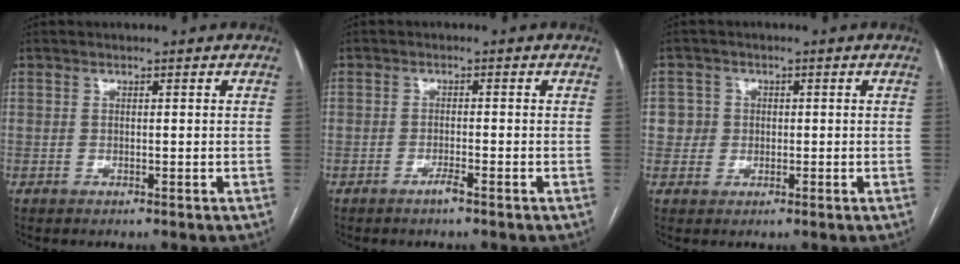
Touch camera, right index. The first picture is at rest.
{"total": 1.5, "force": [-1.2, 0.0, 1.0], "torque": [-0.019, 0.000, -0.020]}
{"total": 3.0, "force": [0.1, 3.0, 0.0], "torque": [0.018, 0.011, 0.002]}